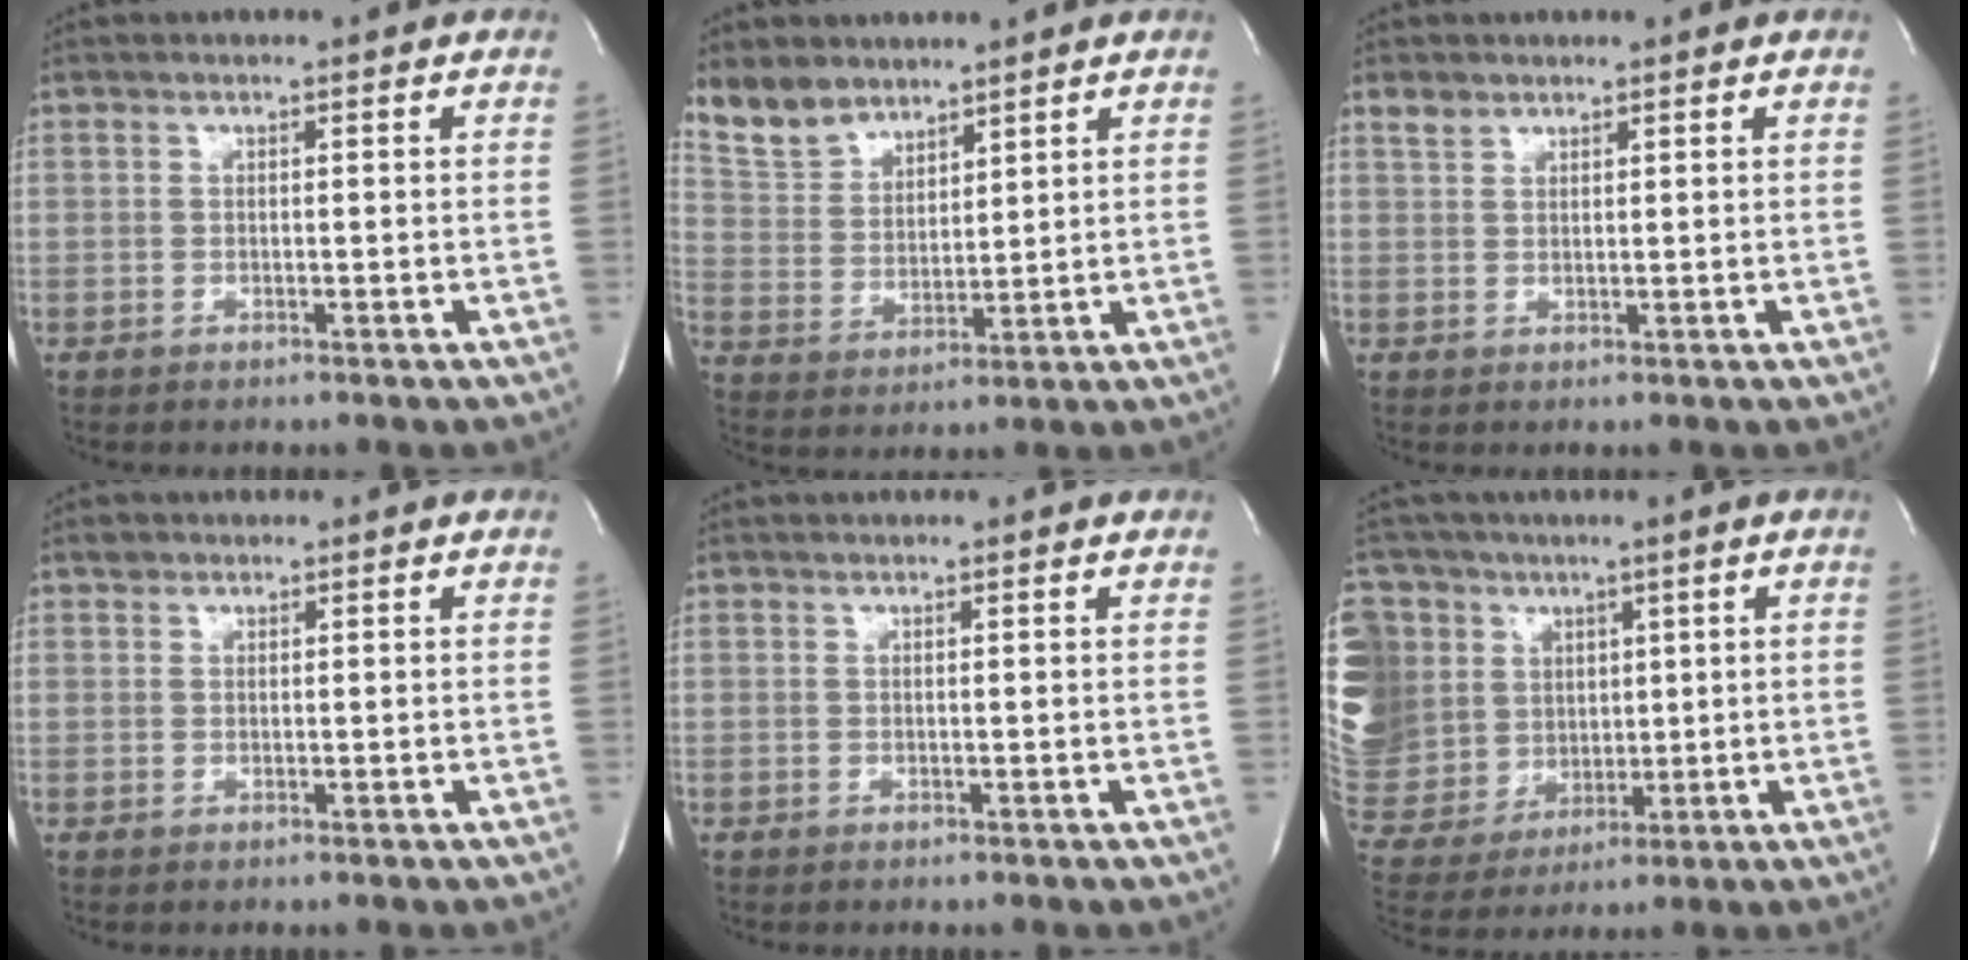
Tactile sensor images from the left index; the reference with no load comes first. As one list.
[{"total": 8.0, "force": [6.9, 3.8, 1.7], "torque": [-0.045, 0.013, 0.152]}, {"total": 2.0, "force": [1.7, 1.1, 0.3], "torque": [-0.010, 0.009, 0.033]}, {"total": 1.0, "force": [0.6, 0.8, 0.1], "torque": [0.006, 0.005, 0.007]}, {"total": 0.9, "force": [0.9, 0.1, 0.1], "torque": [-0.006, 0.012, 0.013]}, {"total": 26.2, "force": [8.0, 22.6, 10.5], "torque": [-0.345, 0.099, 0.169]}]